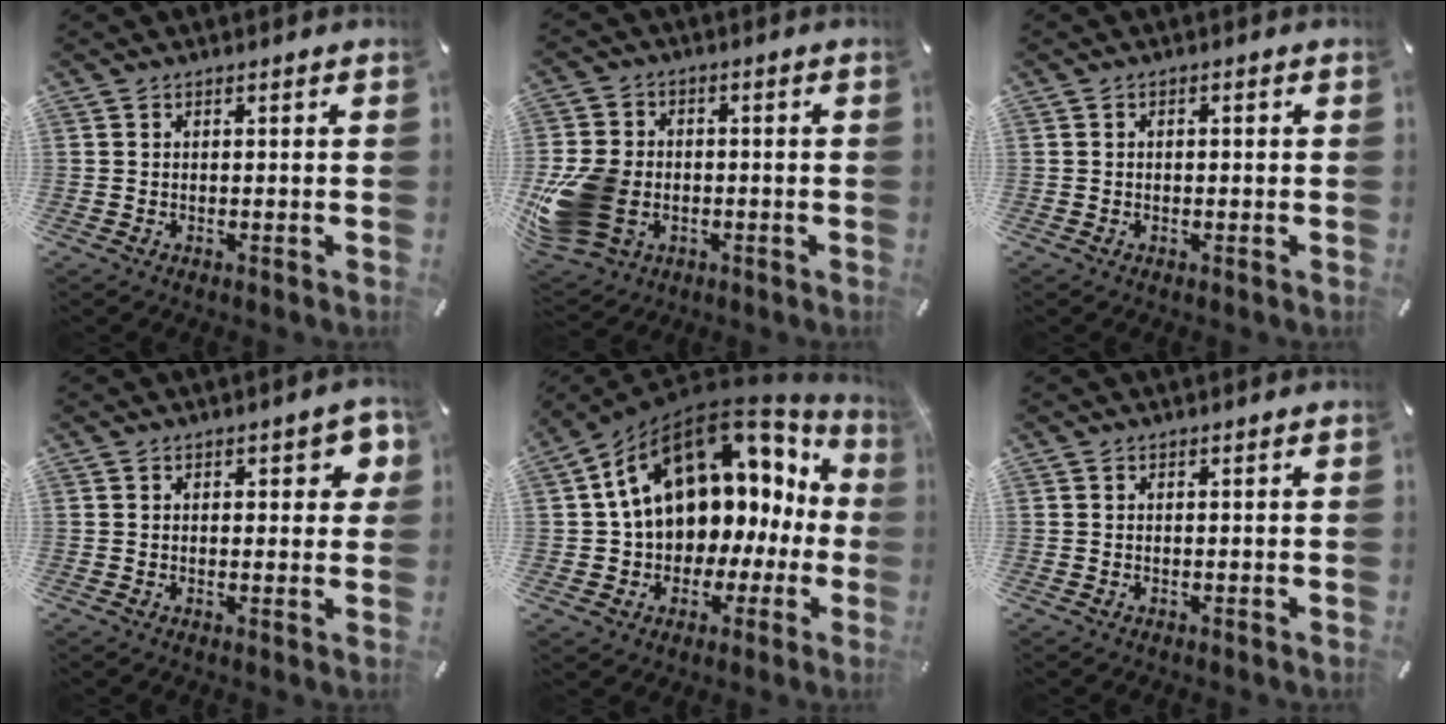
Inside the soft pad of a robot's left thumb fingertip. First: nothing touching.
{"total": 15.6, "force": [-3.8, 12.3, 8.8], "torque": [-0.184, 0.022, -0.067]}
{"total": 0.8, "force": [-0.3, 0.5, 0.5], "torque": [-0.009, 0.002, -0.006]}
{"total": 4.3, "force": [1.5, 2.1, 3.4], "torque": [-0.036, -0.002, 0.019]}
{"total": 16.9, "force": [7.5, 11.4, 10.1], "torque": [-0.172, -0.059, 0.129]}
{"total": 0.0}